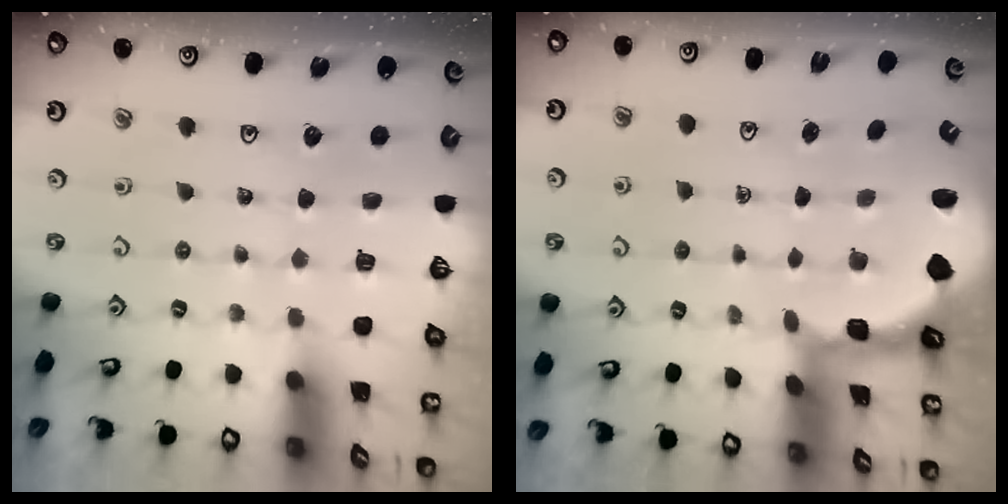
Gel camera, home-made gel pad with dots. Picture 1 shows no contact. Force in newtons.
{"total": 1.8, "press": 1.7, "slide": 0.5}